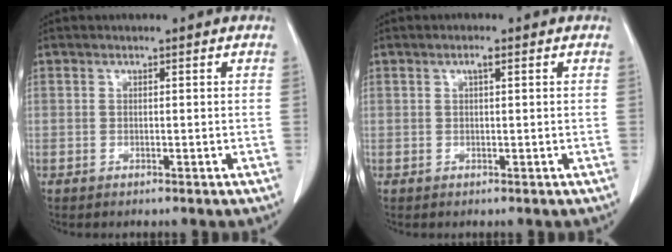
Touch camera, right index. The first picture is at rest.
{"total": 1.6, "force": [0.7, 0.5, 1.4], "torque": [-0.028, 0.005, 0.013]}